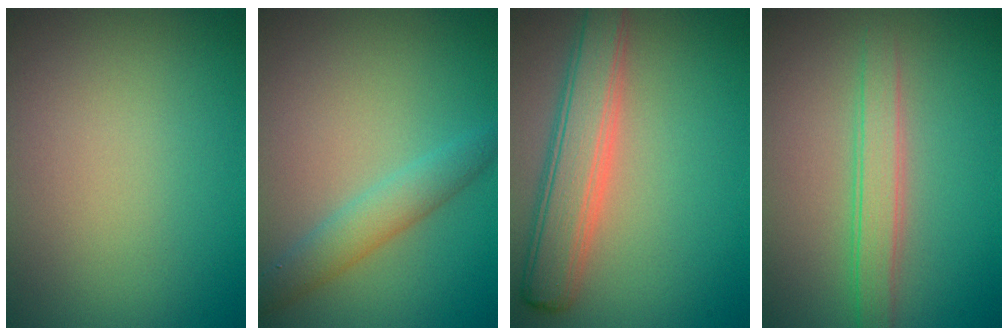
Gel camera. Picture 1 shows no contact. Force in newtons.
{"total": 2.9, "press": 2.9, "slide": 0.1}
{"total": 5.3, "press": 5.3, "slide": 0.4}
{"total": 2.8, "press": 2.8, "slide": 0.1}